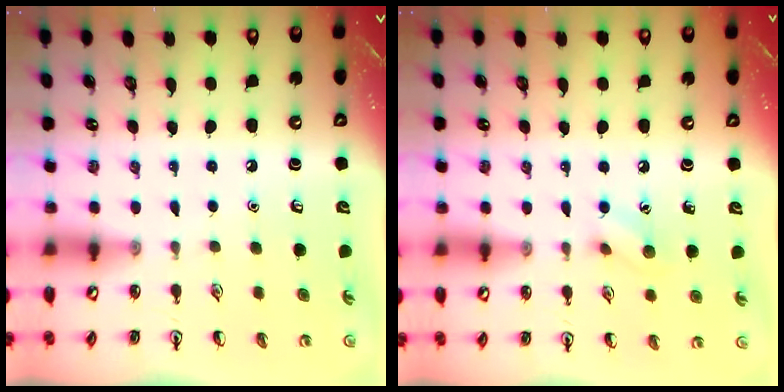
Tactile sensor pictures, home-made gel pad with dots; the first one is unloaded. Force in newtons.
{"total": 6.0, "press": 5.9, "slide": 1.1}